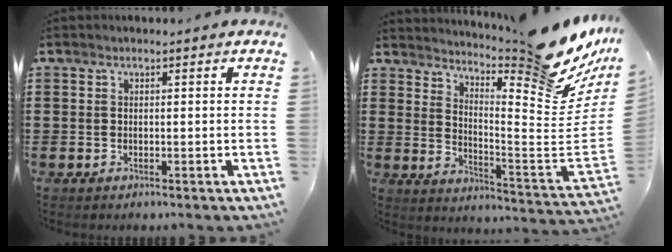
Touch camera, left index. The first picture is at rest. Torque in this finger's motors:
{"motor_torque": [1.43, -0.71, 0.76, 0.19]}